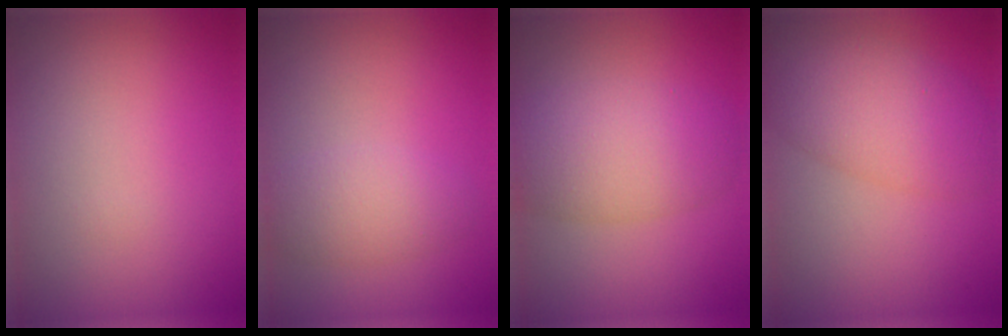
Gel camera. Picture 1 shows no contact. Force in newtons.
{"total": 3.0, "press": 3.0, "slide": 0.1}
{"total": 6.1, "press": 6.1, "slide": 0.2}
{"total": 5.8, "press": 5.8, "slide": 0.2}